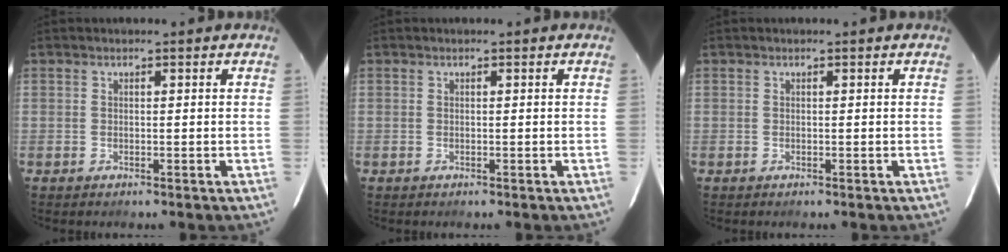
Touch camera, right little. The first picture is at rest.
{"total": 0.0}
{"total": 0.0}